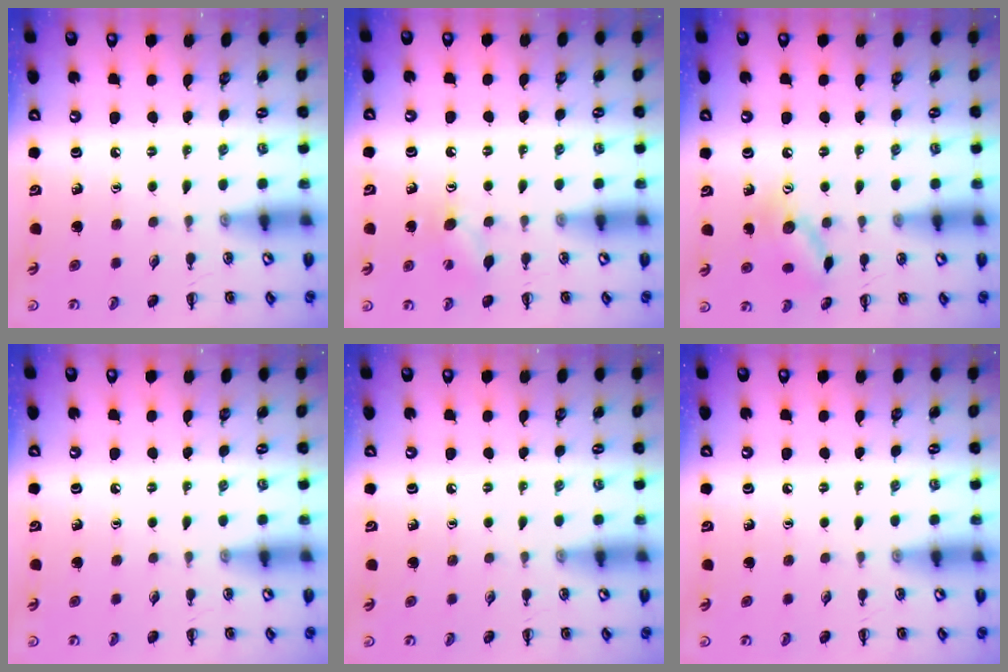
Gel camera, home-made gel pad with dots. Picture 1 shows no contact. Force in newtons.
{"total": 5.3, "press": 5.1, "slide": 1.3}
{"total": 10.5, "press": 10.5, "slide": 0.6}
{"total": 0.0}
{"total": 0.0}
{"total": 0.0}